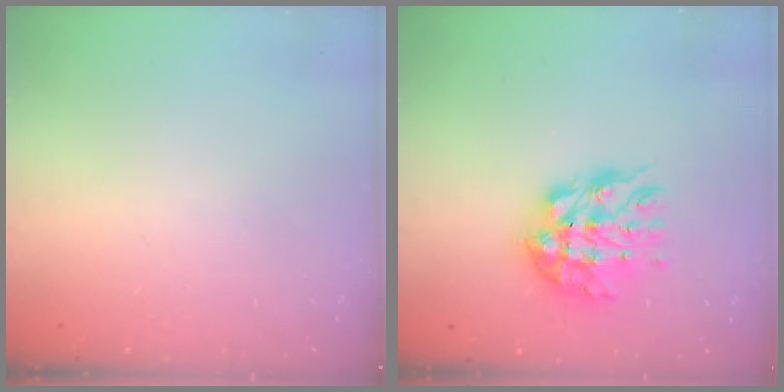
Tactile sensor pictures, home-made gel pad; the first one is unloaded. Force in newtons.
{"total": 11.5, "press": 11.5, "slide": 1.2}